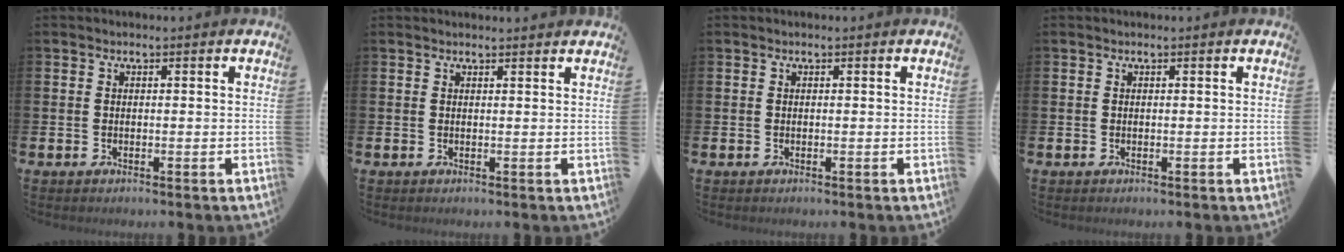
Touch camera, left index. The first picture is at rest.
{"total": 0.6, "force": [0.5, -0.1, -0.1], "torque": [0.016, -0.008, 0.008]}
{"total": 0.0}
{"total": 0.0}